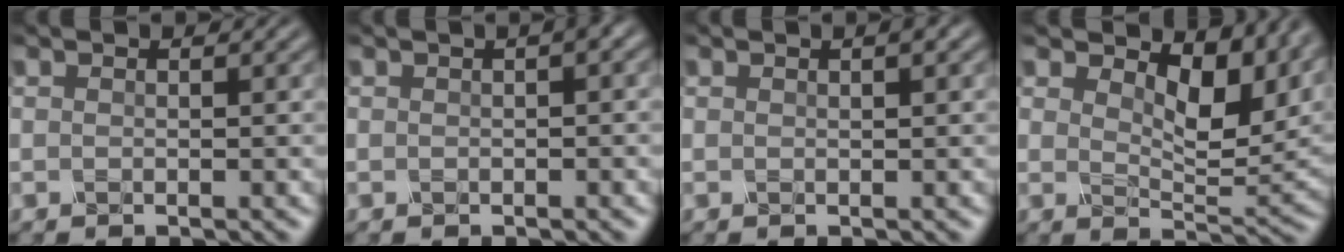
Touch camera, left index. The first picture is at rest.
{"total": 1.6, "force": [0.4, 0.3, 1.5], "torque": [-0.020, 0.006, 0.003]}
{"total": 0.9, "force": [0.5, 0.2, 0.8], "torque": [-0.011, 0.001, 0.007]}
{"total": 7.7, "force": [3.7, 3.7, 5.6], "torque": [-0.083, -0.004, 0.055]}